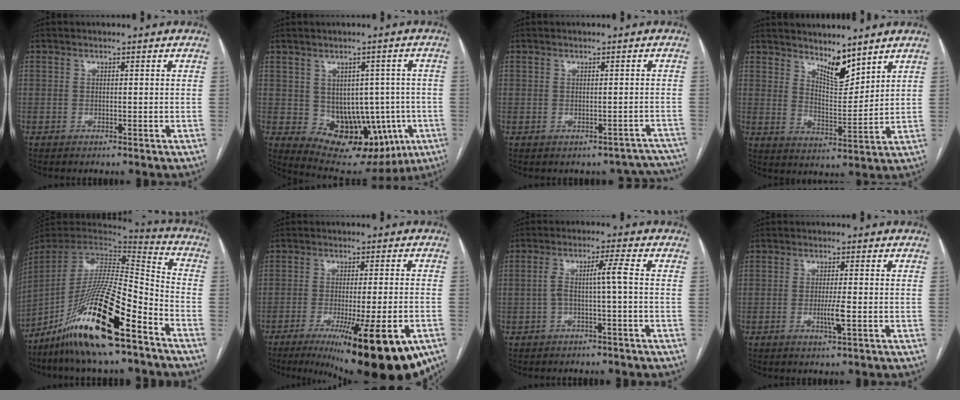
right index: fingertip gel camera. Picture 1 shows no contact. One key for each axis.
{"total": 13.1, "fx": -3.1, "fy": 8.9, "fz": 9.0, "tx": -0.098, "ty": 0.023, "tz": -0.013}
{"total": 6.0, "fx": -4.7, "fy": 3.7, "fz": -0.2, "tx": 0.030, "ty": 0.038, "tz": -0.046}
{"total": 6.2, "fx": 5.3, "fy": 1.4, "fz": 3.0, "tx": -0.057, "ty": -0.010, "tz": 0.102}
{"total": 22.6, "fx": -14.2, "fy": 2.6, "fz": 17.5, "tx": -0.347, "ty": -0.032, "tz": -0.261}
{"total": 18.9, "fx": -11.1, "fy": 2.1, "fz": 15.1, "tx": -0.151, "ty": -0.032, "tz": -0.163}
{"total": 4.2, "fx": -0.8, "fy": -0.5, "fz": 4.1, "tx": -0.078, "ty": 0.024, "tz": -0.008}
{"total": 3.0, "fx": -0.8, "fy": -0.1, "fz": 2.9, "tx": -0.055, "ty": -0.006, "tz": -0.013}